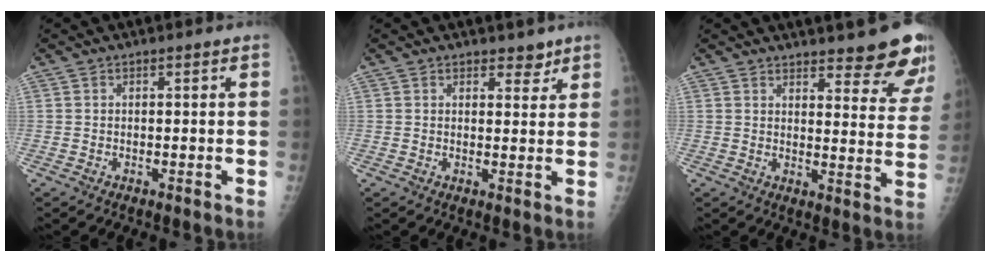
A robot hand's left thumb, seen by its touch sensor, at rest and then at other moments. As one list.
[{"total": 2.8, "force": [2.2, 1.5, 0.9], "torque": [0.009, -0.013, 0.029]}, {"total": 13.6, "force": [11.4, 3.2, 6.8], "torque": [-0.045, -0.077, 0.126]}]